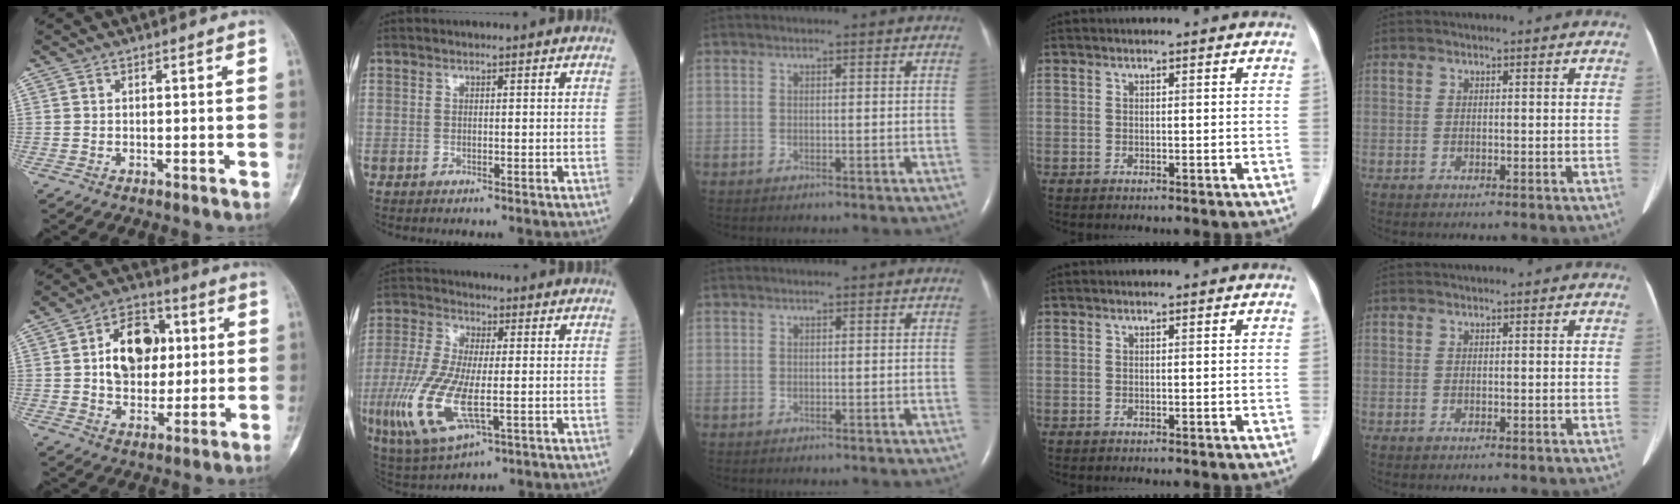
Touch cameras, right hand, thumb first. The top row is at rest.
{"thumb": {"total": 13.3, "force": [2.2, 9.6, 8.9], "torque": [-0.098, 0.005, 0.035]}, "index": {"total": 13.6, "force": [-3.3, 4.3, 12.4], "torque": [-0.282, -0.023, -0.056]}}